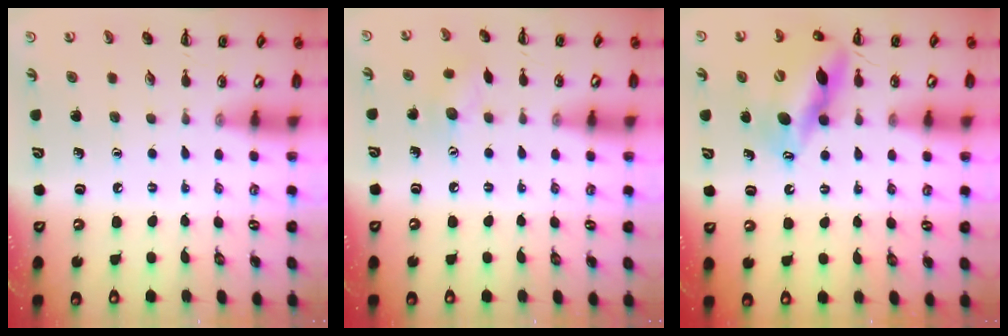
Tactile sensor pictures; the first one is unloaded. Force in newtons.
{"total": 6.5, "press": 6.4, "slide": 1.4}
{"total": 13.6, "press": 12.9, "slide": 4.1}